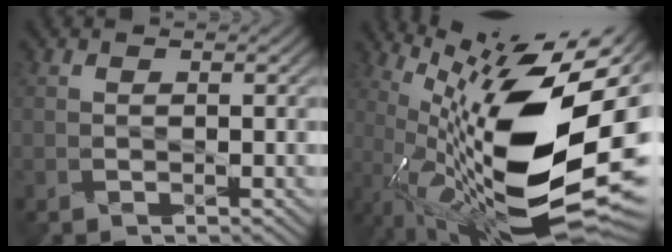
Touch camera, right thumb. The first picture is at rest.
{"total": 20.0, "force": [1.7, 6.7, 18.7], "torque": [-0.308, 0.001, 0.027]}